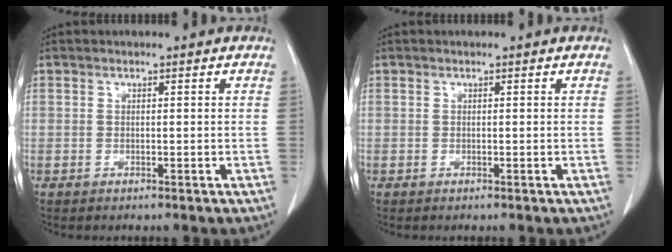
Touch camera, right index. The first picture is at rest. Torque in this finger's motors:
{"motor_torque": [0.00, 0.00, 0.00, 0.00]}